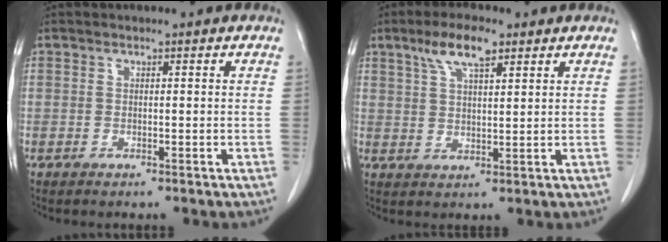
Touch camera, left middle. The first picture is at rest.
{"total": 6.5, "force": [4.1, 1.6, 4.8], "torque": [-0.099, 0.011, 0.075]}